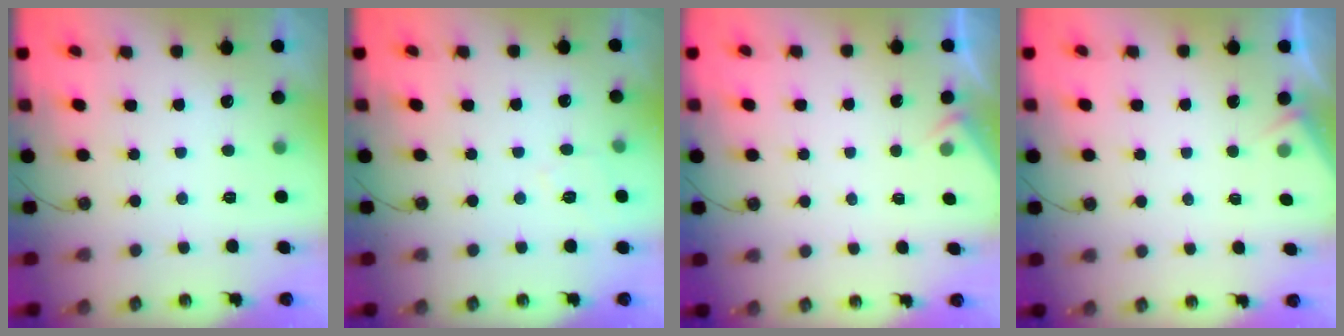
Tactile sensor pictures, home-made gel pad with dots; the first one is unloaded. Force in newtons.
{"total": 4.7, "press": 4.7, "slide": 0.6}
{"total": 2.8, "press": 2.7, "slide": 0.4}
{"total": 2.9, "press": 2.8, "slide": 0.5}